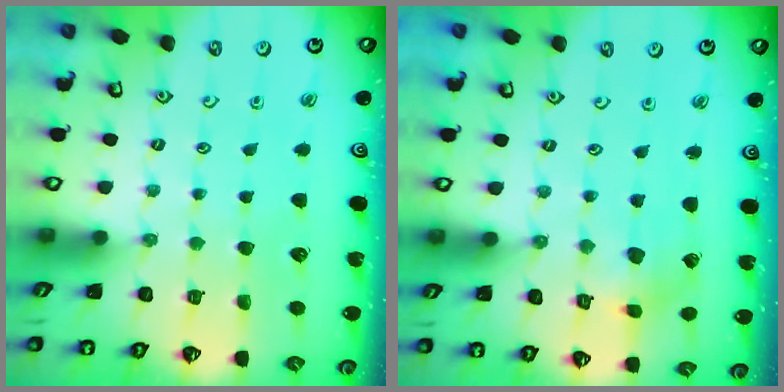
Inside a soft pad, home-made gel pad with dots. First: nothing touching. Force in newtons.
{"total": 2.6, "press": 2.6, "slide": 0.1}